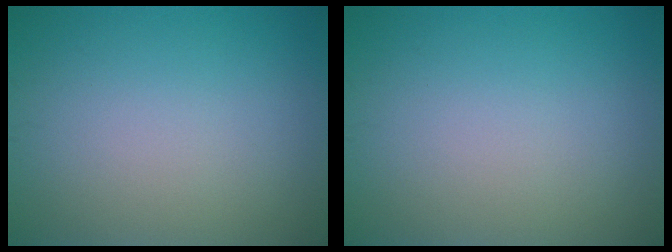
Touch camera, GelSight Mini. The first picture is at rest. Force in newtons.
{"total": 0.0}